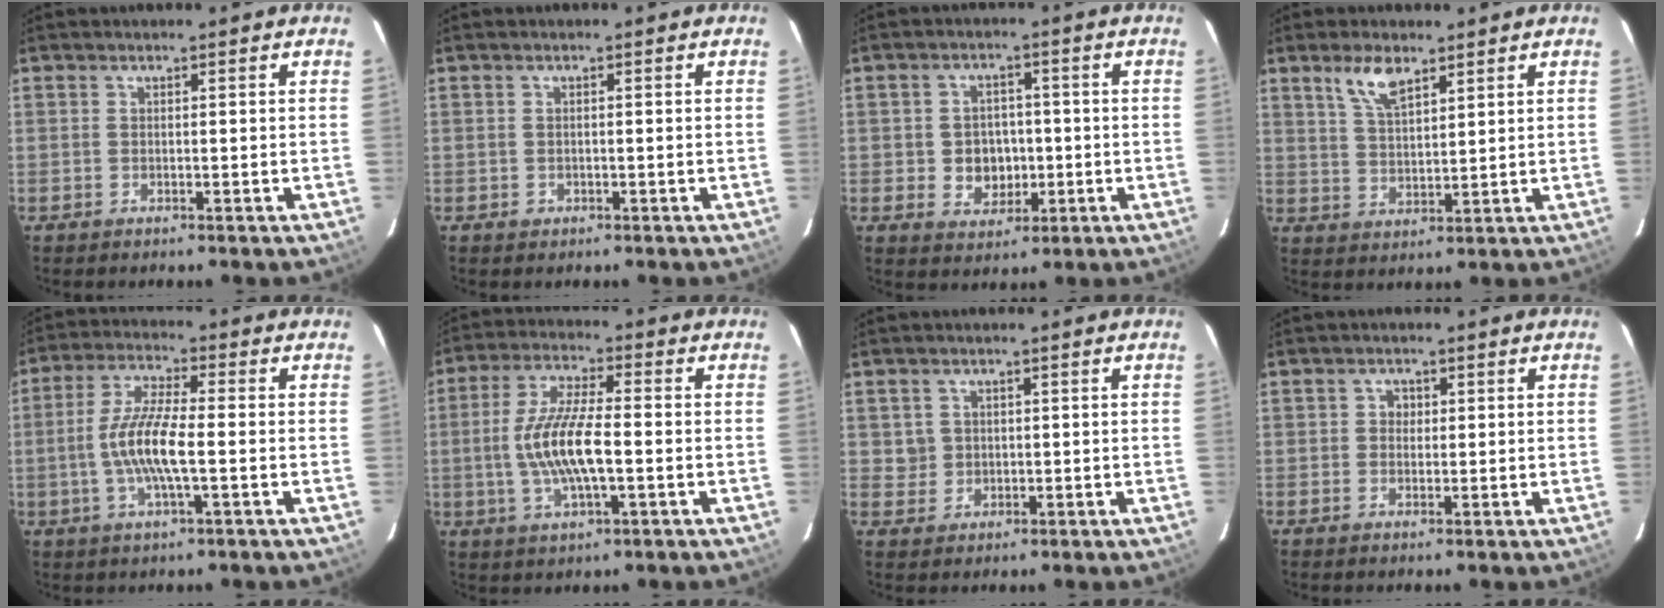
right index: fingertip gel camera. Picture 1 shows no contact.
{"total": 0.6, "force": [-0.4, 0.4, 0.2], "torque": [0.000, -0.002, -0.004]}
{"total": 6.1, "force": [-0.8, 5.4, 2.7], "torque": [-0.060, 0.011, -0.002]}
{"total": 6.2, "force": [4.2, 2.1, 4.0], "torque": [-0.076, 0.002, 0.085]}
{"total": 9.6, "force": [-1.7, 1.3, 9.3], "torque": [-0.190, -0.001, -0.036]}
{"total": 11.2, "force": [-1.6, 2.6, 10.8], "torque": [-0.218, -0.002, -0.032]}
{"total": 3.0, "force": [0.5, 3.0, 0.2], "torque": [0.001, 0.011, 0.012]}
{"total": 1.4, "force": [0.1, 1.3, 0.4], "torque": [-0.003, 0.004, -0.002]}